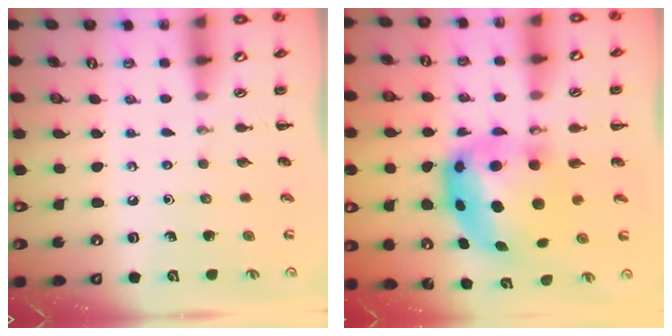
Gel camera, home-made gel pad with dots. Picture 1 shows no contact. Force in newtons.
{"total": 8.3, "press": 8.0, "slide": 1.9}